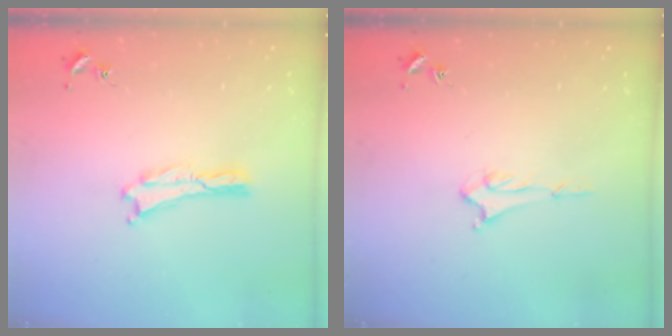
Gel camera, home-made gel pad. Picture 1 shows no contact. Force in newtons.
{"total": 1.7, "press": 1.6, "slide": 0.4}